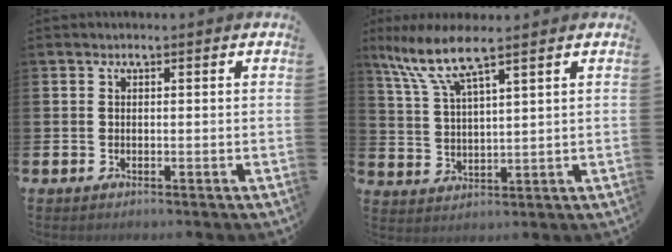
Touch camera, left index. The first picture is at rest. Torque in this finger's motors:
{"motor_torque": [0.53, -0.35, 0.63, 0.13]}